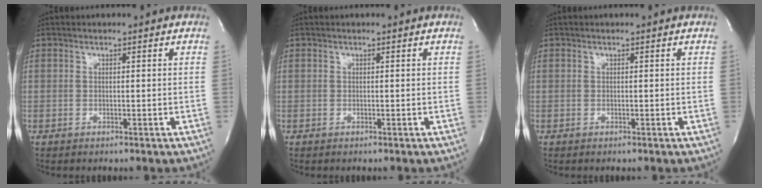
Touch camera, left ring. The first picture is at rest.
{"total": 0.0}
{"total": 0.0}